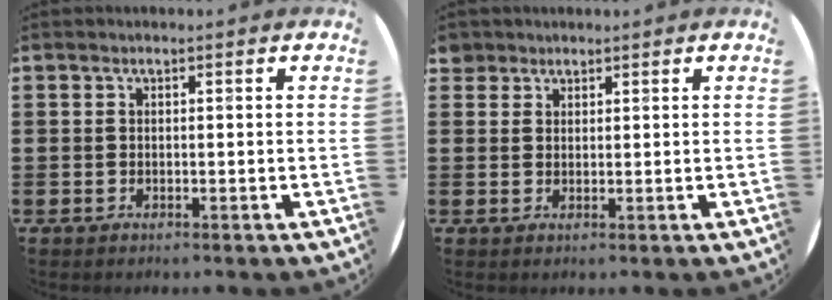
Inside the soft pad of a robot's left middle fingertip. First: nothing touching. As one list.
[{"total": 1.0, "force": [0.9, 0.5, 0.0], "torque": [-0.002, 0.002, 0.018]}]